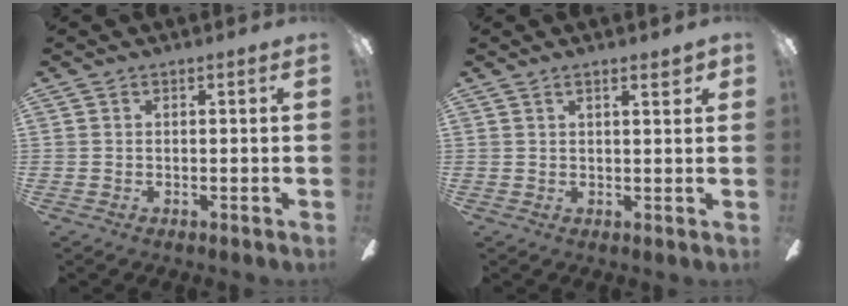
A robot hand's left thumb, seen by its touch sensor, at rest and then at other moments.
{"total": 3.2, "force": [1.8, 0.5, 2.6], "torque": [-0.031, -0.008, 0.024]}